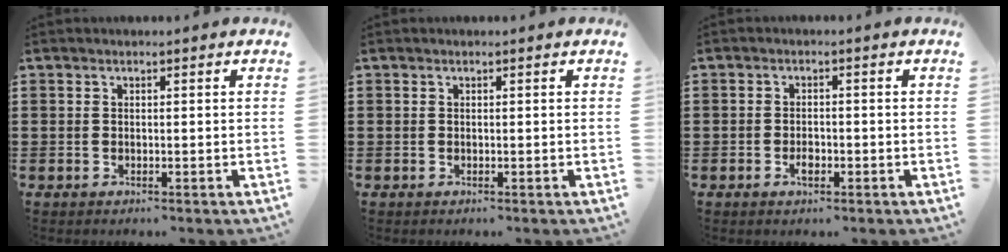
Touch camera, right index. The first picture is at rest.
{"total": 0.0}
{"total": 2.1, "force": [-0.8, 1.0, 1.6], "torque": [-0.032, 0.001, -0.015]}